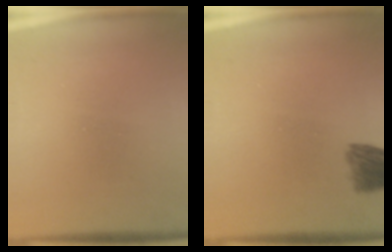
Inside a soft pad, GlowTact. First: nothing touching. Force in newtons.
{"total": 5.3}